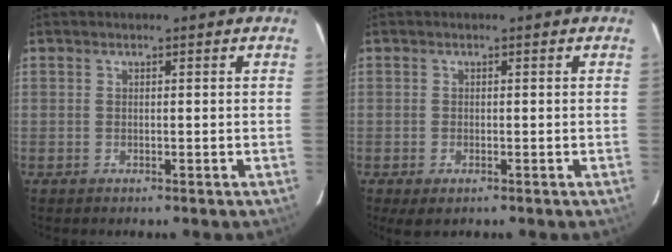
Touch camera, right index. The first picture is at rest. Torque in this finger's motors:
{"motor_torque": [0.13, 0.17, 0.10, 0.01]}